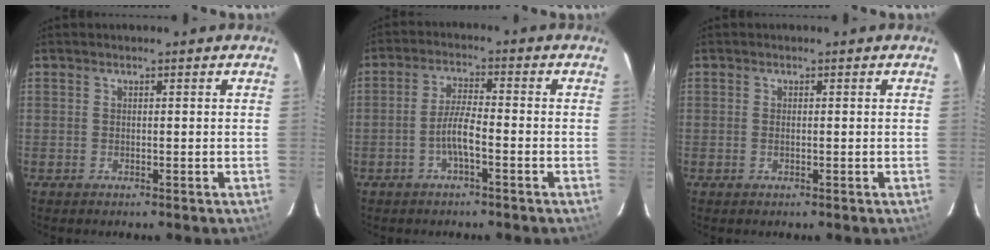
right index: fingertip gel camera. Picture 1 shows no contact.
{"total": 4.6, "force": [-2.2, 0.6, 4.0], "torque": [-0.083, 0.005, -0.042]}
{"total": 0.8, "force": [-0.2, 0.2, 0.7], "torque": [-0.016, -0.001, -0.004]}